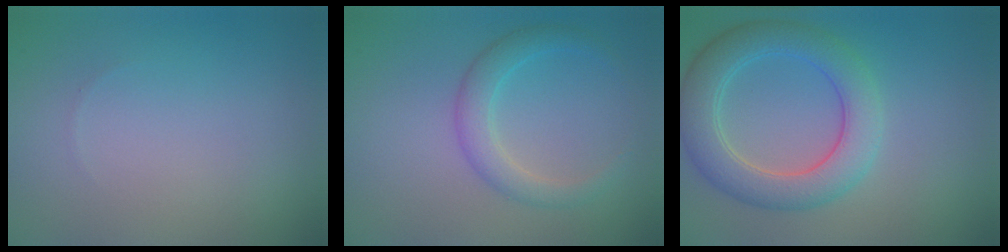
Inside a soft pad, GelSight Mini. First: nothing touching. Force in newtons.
{"total": 2.6, "press": 2.6, "slide": 0.0}
{"total": 5.5, "press": 5.5, "slide": 0.2}